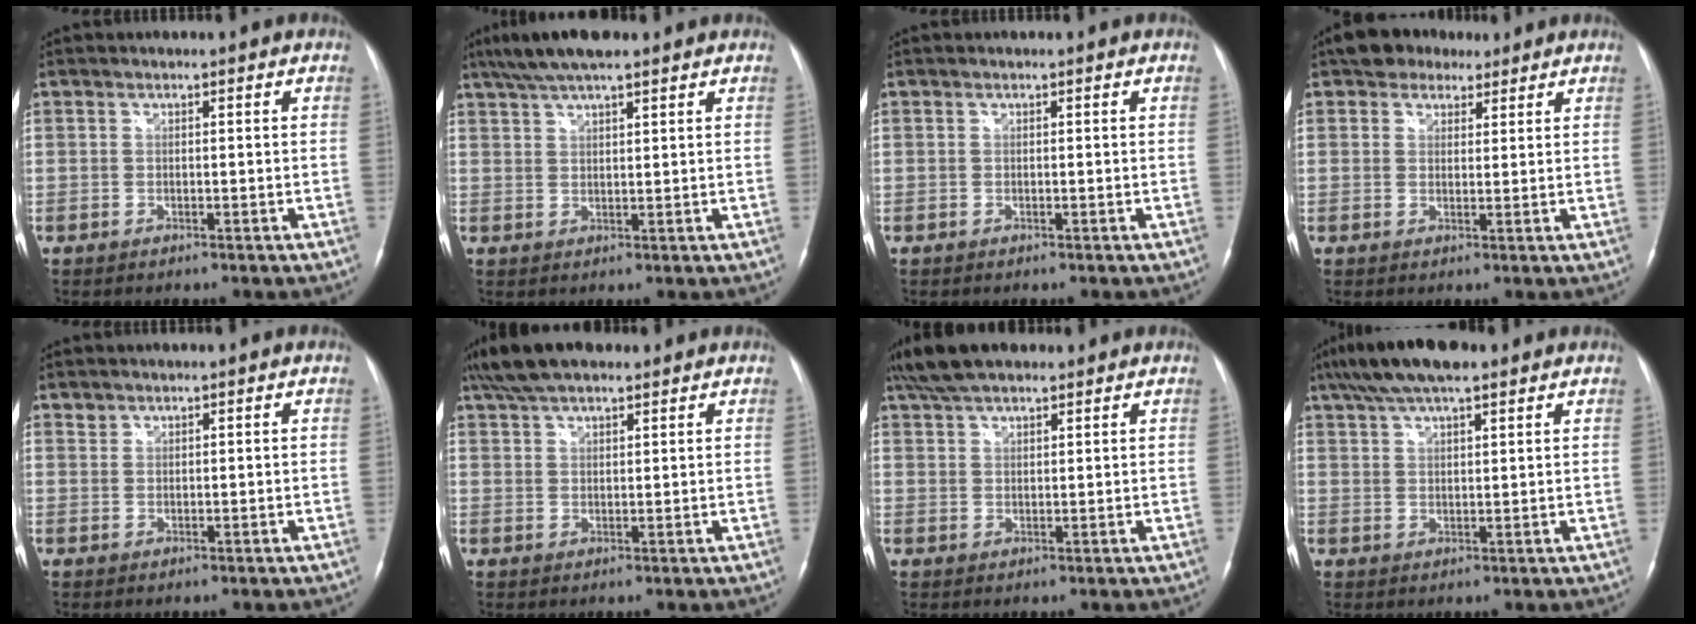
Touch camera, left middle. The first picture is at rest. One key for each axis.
{"total": 8.4, "fx": 6.4, "fy": 1.7, "fz": 5.1, "tx": -0.090, "ty": 0.032, "tz": 0.109}
{"total": 0.0}
{"total": 5.6, "fx": 4.0, "fy": 3.4, "fz": 1.8, "tx": -0.029, "ty": 0.022, "tz": 0.069}
{"total": 0.9, "fx": 0.8, "fy": 0.4, "fz": -0.1, "tx": 0.005, "ty": 0.003, "tz": 0.012}
{"total": 8.6, "fx": 6.8, "fy": 3.0, "fz": 4.4, "tx": -0.080, "ty": 0.034, "tz": 0.122}
{"total": 8.0, "fx": 6.4, "fy": 2.9, "fz": 3.8, "tx": -0.073, "ty": 0.033, "tz": 0.118}
{"total": 10.4, "fx": 7.7, "fy": 2.5, "fz": 6.6, "tx": -0.118, "ty": 0.034, "tz": 0.132}